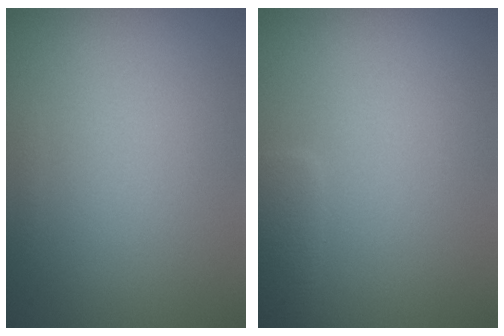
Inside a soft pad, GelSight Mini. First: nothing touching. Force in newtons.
{"total": 1.5, "press": 1.5, "slide": 0.1}